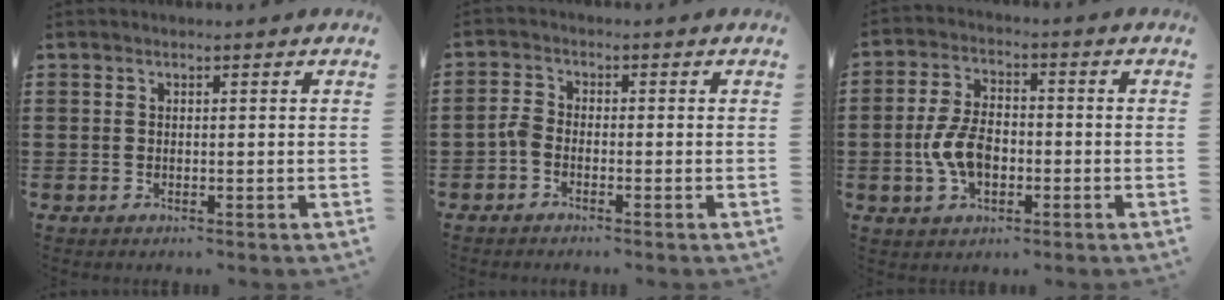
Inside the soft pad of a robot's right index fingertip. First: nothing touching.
{"total": 2.1, "force": [-1.3, 1.0, 1.3], "torque": [-0.043, 0.001, -0.030]}
{"total": 7.4, "force": [-1.6, 4.2, 5.8], "torque": [-0.138, -0.001, -0.035]}